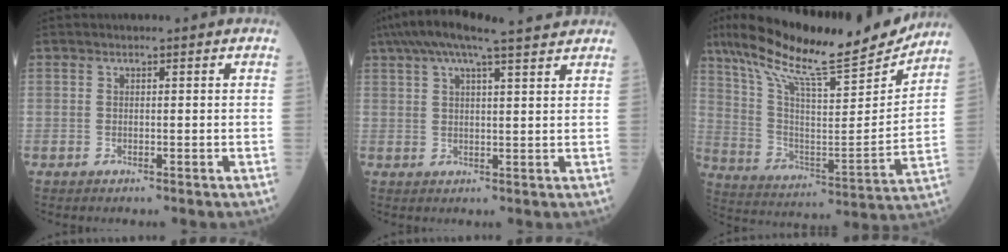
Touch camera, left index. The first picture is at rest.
{"total": 13.3, "force": [10.8, 1.2, 7.7], "torque": [-0.141, 0.044, 0.158]}
{"total": 23.8, "force": [19.6, 2.8, 13.2], "torque": [-0.236, -0.010, 0.312]}